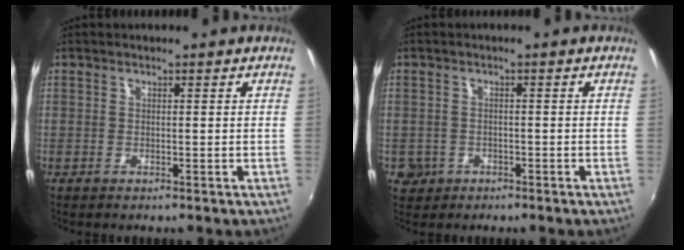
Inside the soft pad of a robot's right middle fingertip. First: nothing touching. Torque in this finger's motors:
{"motor_torque": [0.39, -0.40, 0.11, 0.06]}